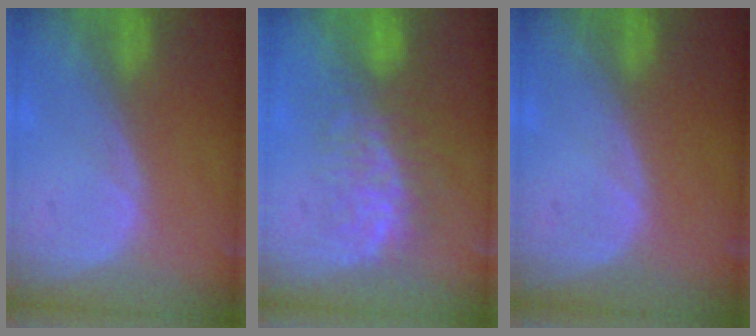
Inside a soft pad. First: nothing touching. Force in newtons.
{"total": 8.0, "press": 7.5, "slide": 2.8}
{"total": 0.0}